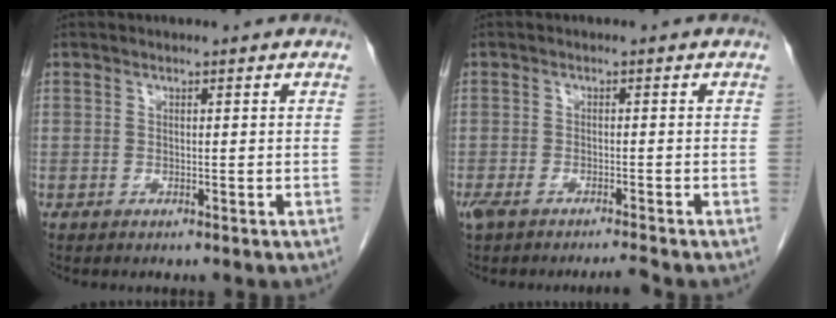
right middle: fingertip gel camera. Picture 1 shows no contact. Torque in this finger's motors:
{"motor_torque": [0.05, -0.03, 0.03, 0.01]}